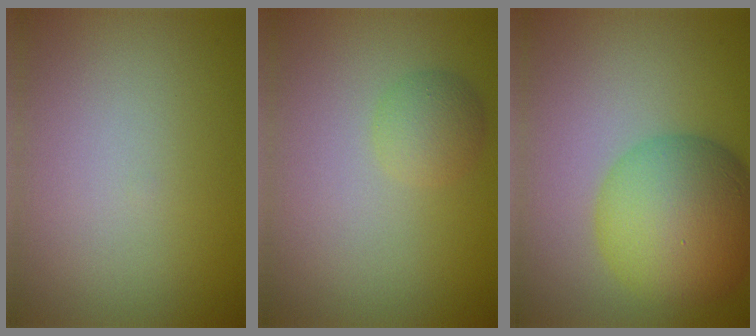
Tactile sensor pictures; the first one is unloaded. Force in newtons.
{"total": 2.0, "press": 2.0, "slide": 0.1}
{"total": 9.0, "press": 9.0, "slide": 0.3}